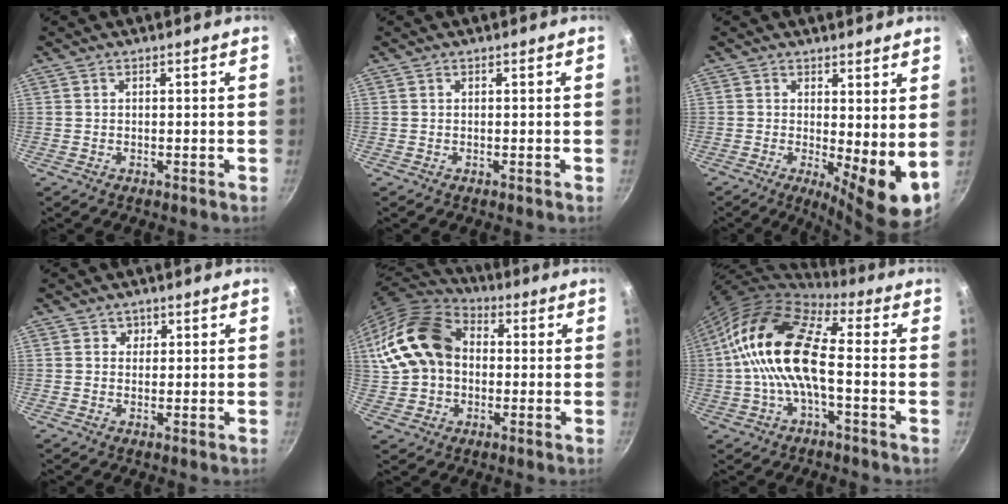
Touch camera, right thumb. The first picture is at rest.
{"total": 0.0}
{"total": 8.7, "force": [0.4, 2.9, 8.1], "torque": [-0.104, -0.018, 0.010]}
{"total": 1.8, "force": [0.6, 1.6, 0.2], "torque": [0.011, -0.003, 0.006]}
{"total": 18.4, "force": [2.0, 13.7, 12.0], "torque": [-0.216, 0.034, 0.029]}
{"total": 15.5, "force": [-0.4, 6.6, 14.0], "torque": [-0.255, 0.031, -0.023]}